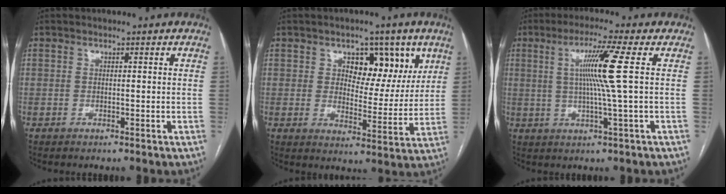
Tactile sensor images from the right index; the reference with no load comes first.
{"total": 9.8, "force": [4.5, 5.5, 6.7], "torque": [-0.080, 0.012, 0.070]}
{"total": 8.3, "force": [1.4, -2.0, 7.9], "torque": [-0.147, 0.001, 0.034]}